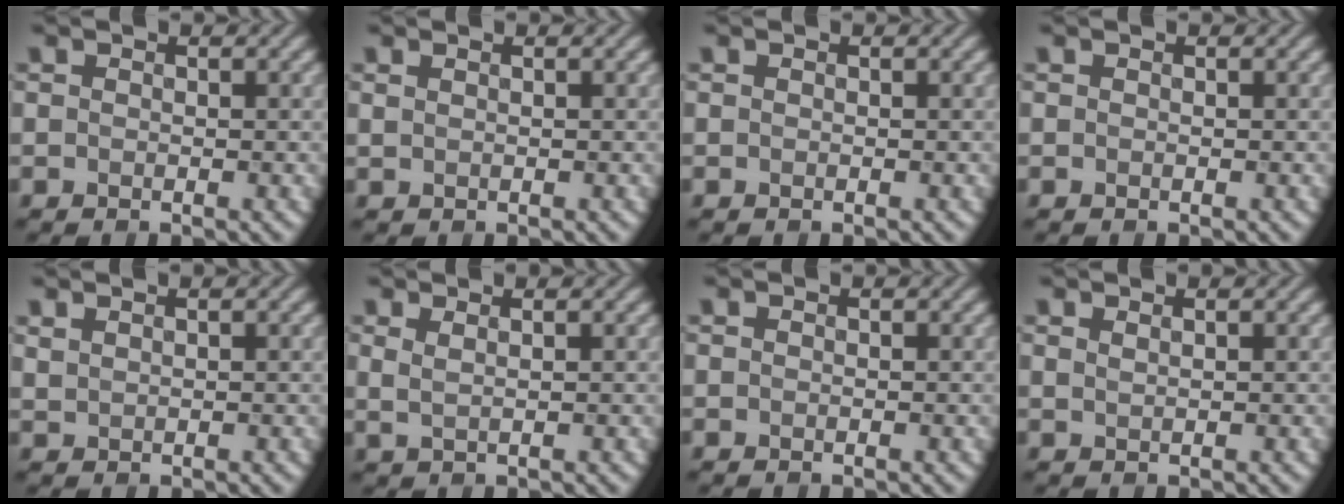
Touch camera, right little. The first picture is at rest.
{"total": 0.5, "force": [0.4, 0.2, 0.2], "torque": [-0.007, 0.001, 0.008]}
{"total": 0.0}
{"total": 0.0}
{"total": 0.9, "force": [0.8, 0.2, 0.2], "torque": [-0.010, 0.002, 0.023]}
{"total": 1.7, "force": [0.9, 0.6, 1.2], "torque": [-0.021, -0.001, 0.011]}
{"total": 0.0}
{"total": 0.7, "force": [0.6, 0.2, 0.3], "torque": [-0.004, 0.002, 0.011]}